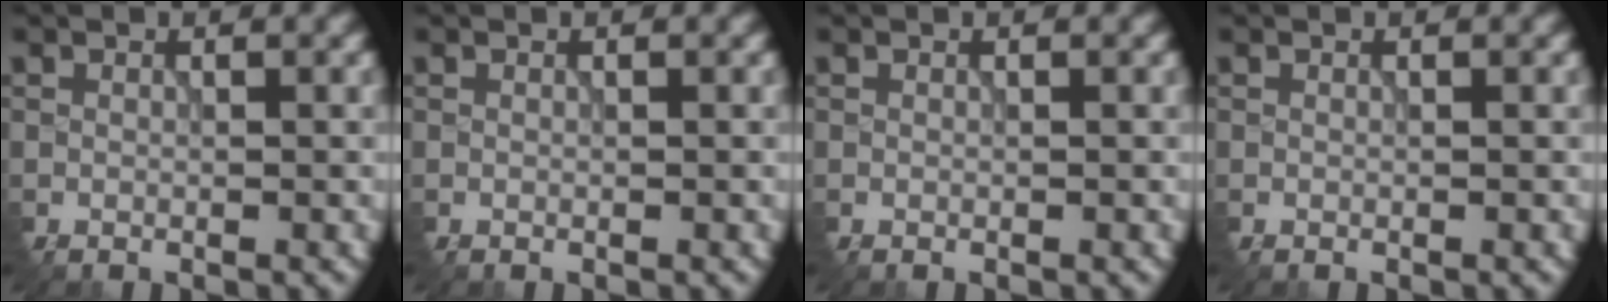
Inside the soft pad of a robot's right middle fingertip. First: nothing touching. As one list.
[{"total": 0.0}, {"total": 0.0}, {"total": 0.0}]